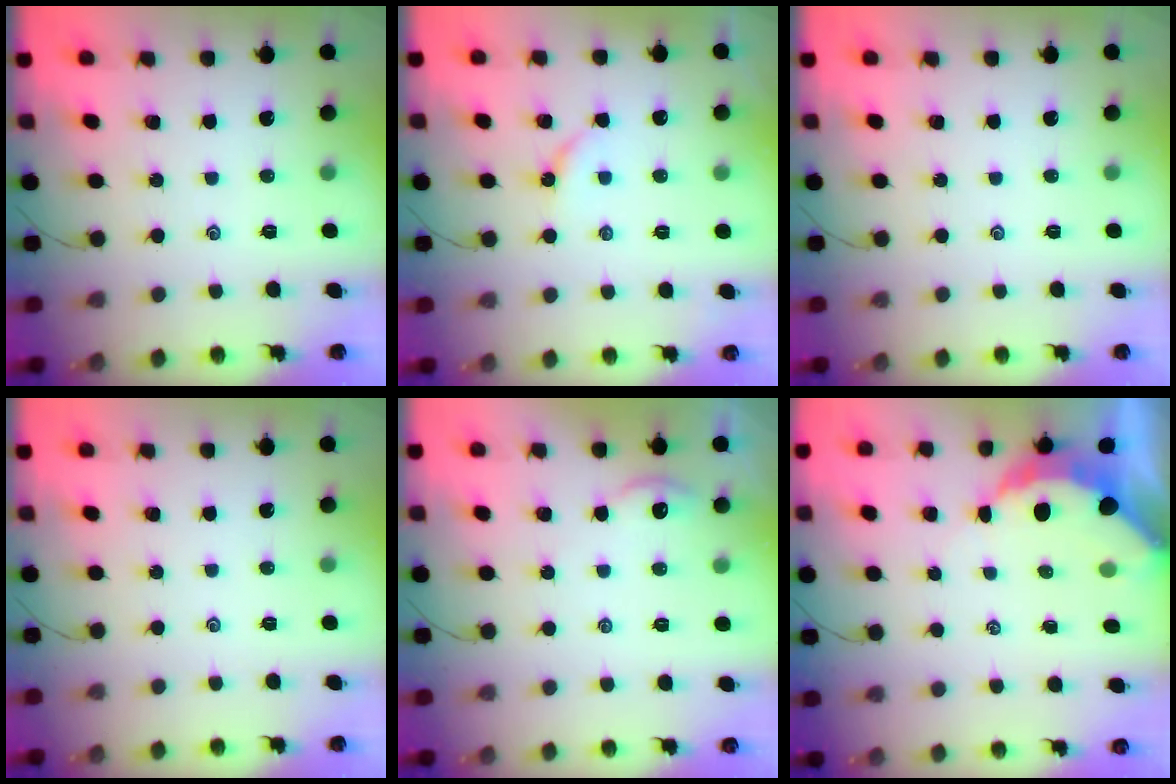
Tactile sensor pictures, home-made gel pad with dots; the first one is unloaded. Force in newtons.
{"total": 3.6, "press": 3.6, "slide": 0.4}
{"total": 0.0}
{"total": 0.0}
{"total": 1.6, "press": 1.5, "slide": 0.3}
{"total": 6.0, "press": 5.9, "slide": 0.8}